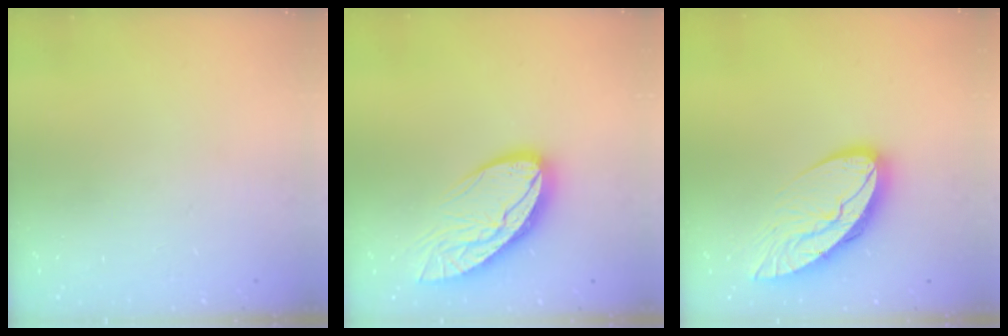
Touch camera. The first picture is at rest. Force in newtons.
{"total": 14.0, "press": 13.9, "slide": 1.4}
{"total": 12.3, "press": 12.2, "slide": 1.1}